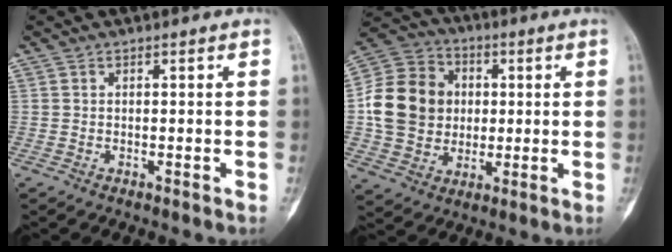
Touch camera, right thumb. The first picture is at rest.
{"total": 16.3, "force": [0.9, 13.8, 8.5], "torque": [-0.143, 0.021, 0.017]}